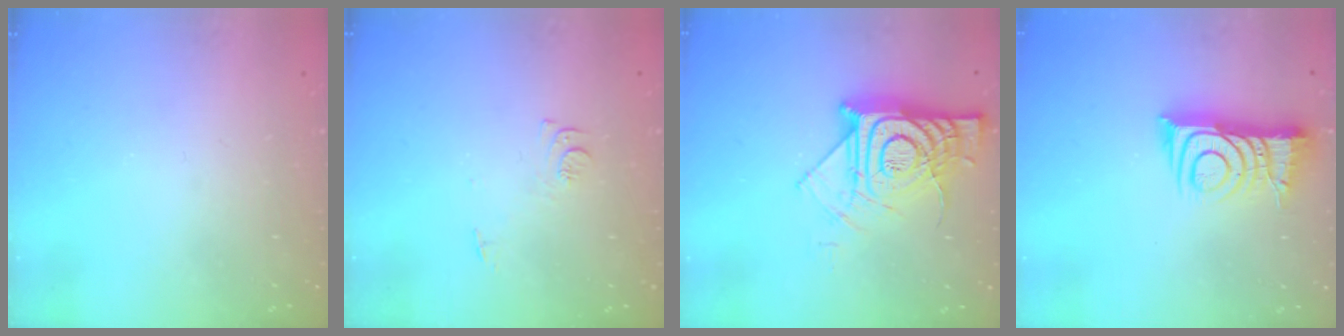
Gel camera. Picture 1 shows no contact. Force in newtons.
{"total": 7.0, "press": 7.0, "slide": 0.7}
{"total": 14.5, "press": 14.5, "slide": 1.4}
{"total": 10.1, "press": 10.1, "slide": 1.0}